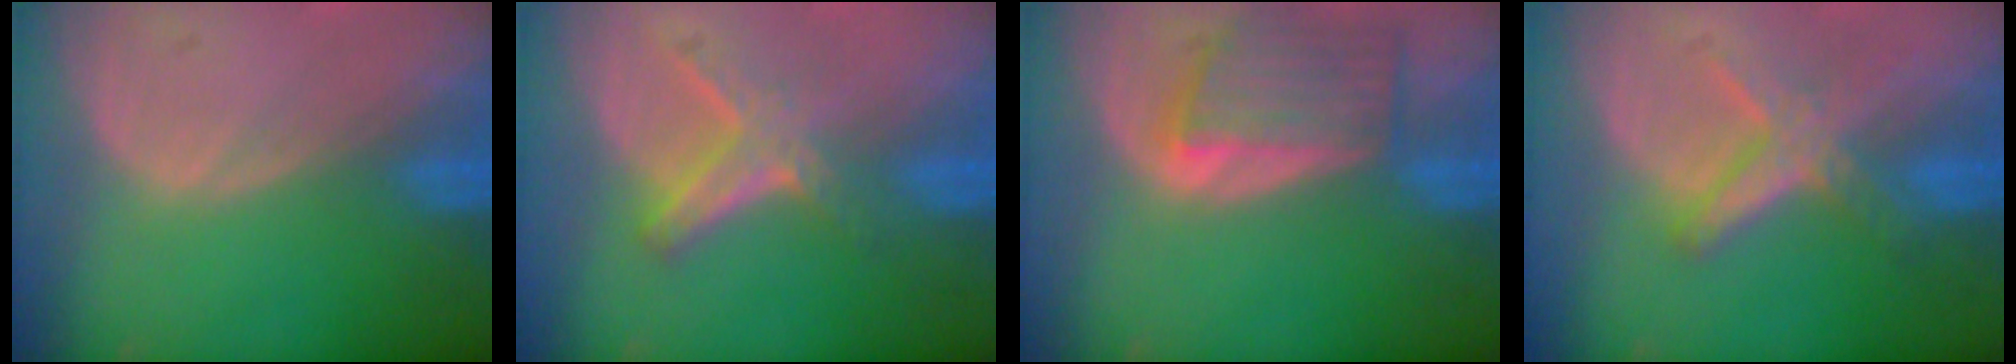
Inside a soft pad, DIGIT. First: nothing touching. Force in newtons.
{"total": 5.8, "press": 5.2, "slide": 2.5}
{"total": 6.4, "press": 6.3, "slide": 1.3}
{"total": 6.0, "press": 5.4, "slide": 2.5}